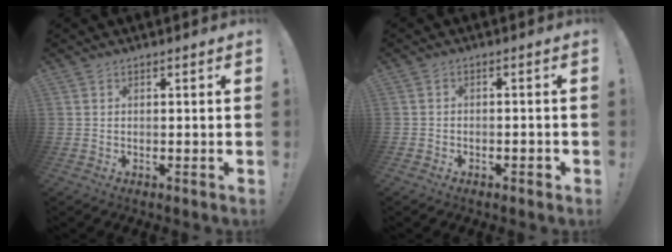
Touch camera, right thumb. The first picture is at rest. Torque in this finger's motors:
{"motor_torque": [-0.12, -0.04, -0.19, 0.31, 0.00]}